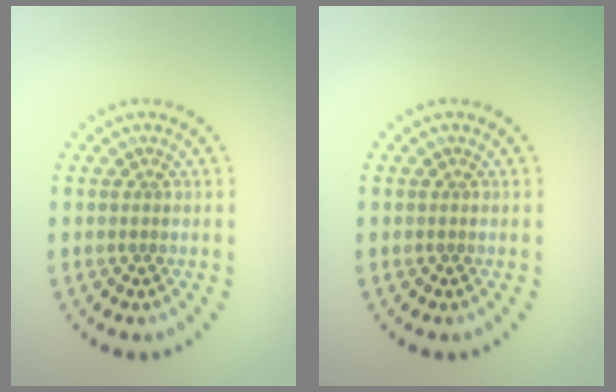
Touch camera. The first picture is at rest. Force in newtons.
{"total": 0.0}